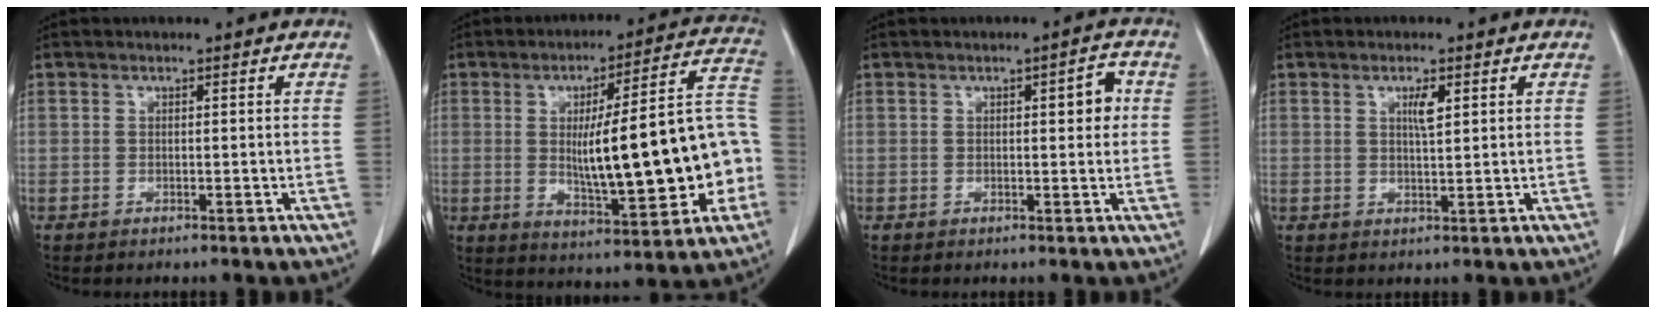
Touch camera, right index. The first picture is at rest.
{"total": 20.6, "force": [-1.8, 3.9, 20.1], "torque": [-0.252, 0.034, -0.009]}
{"total": 3.4, "force": [0.7, 1.1, 3.2], "torque": [-0.041, 0.005, 0.006]}
{"total": 2.6, "force": [1.1, 0.4, 2.4], "torque": [-0.045, -0.002, 0.018]}